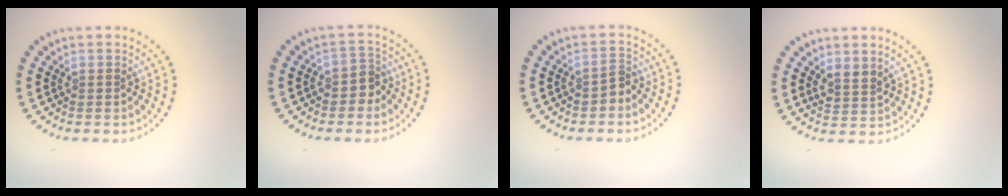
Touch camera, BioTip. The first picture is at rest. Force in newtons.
{"total": 2.0, "press": 1.7, "slide": 1.1}
{"total": 1.4, "press": 1.2, "slide": 0.6}
{"total": 1.8, "press": 1.5, "slide": 1.0}